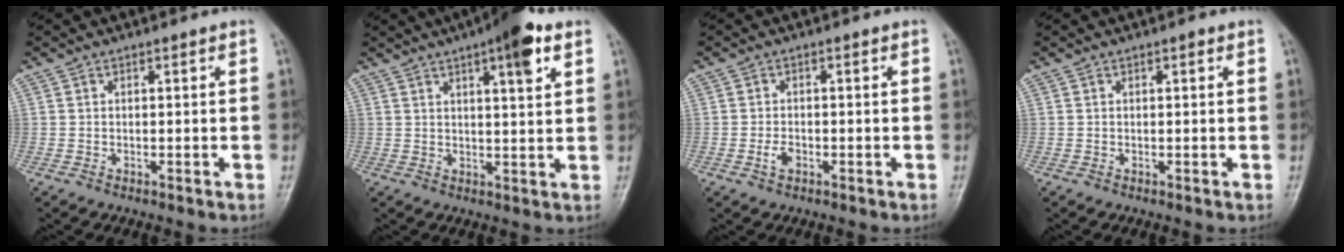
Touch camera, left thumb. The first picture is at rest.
{"total": 9.0, "force": [4.7, 2.2, 7.3], "torque": [-0.096, -0.013, 0.063]}
{"total": 2.2, "force": [-0.9, 1.4, 1.5], "torque": [-0.027, 0.005, -0.019]}
{"total": 0.7, "force": [0.3, 0.3, 0.6], "torque": [-0.005, 0.001, 0.002]}